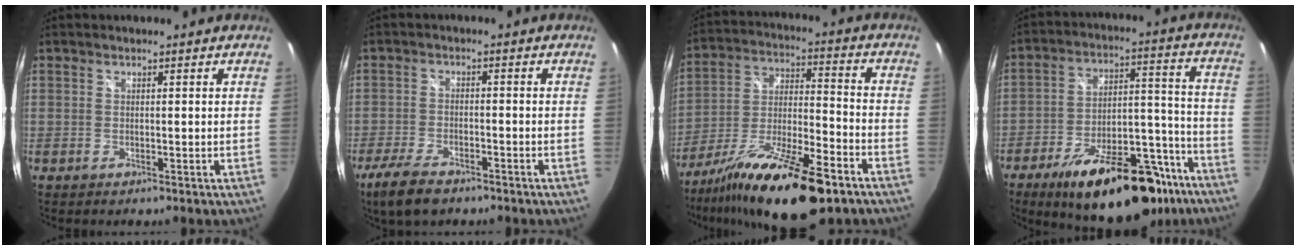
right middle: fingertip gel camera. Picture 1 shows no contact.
{"total": 8.1, "force": [-6.0, 2.9, 4.6], "torque": [-0.125, -0.021, -0.112]}
{"total": 22.0, "force": [-14.7, 5.3, 15.4], "torque": [-0.284, -0.038, -0.250]}
{"total": 26.3, "force": [-18.7, 10.0, 15.6], "torque": [-0.238, 0.013, -0.256]}